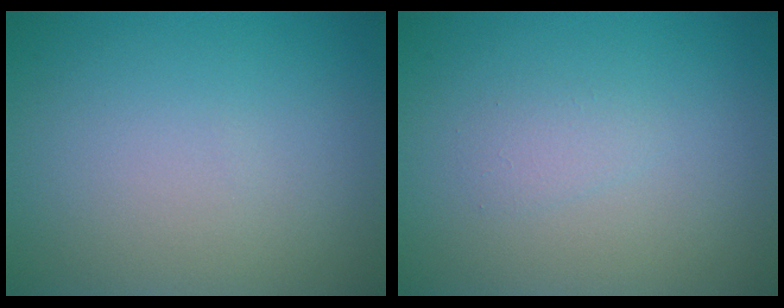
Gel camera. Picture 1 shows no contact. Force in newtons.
{"total": 1.0, "press": 1.0, "slide": 0.0}